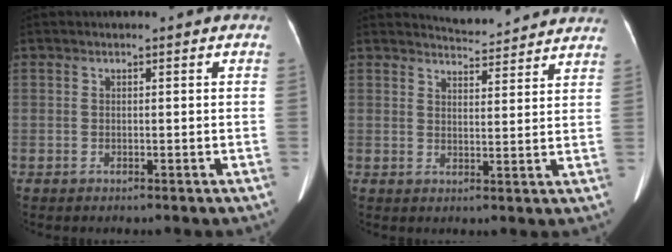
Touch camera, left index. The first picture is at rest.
{"total": 8.7, "force": [8.6, 0.8, 1.0], "torque": [-0.014, 0.004, 0.098]}